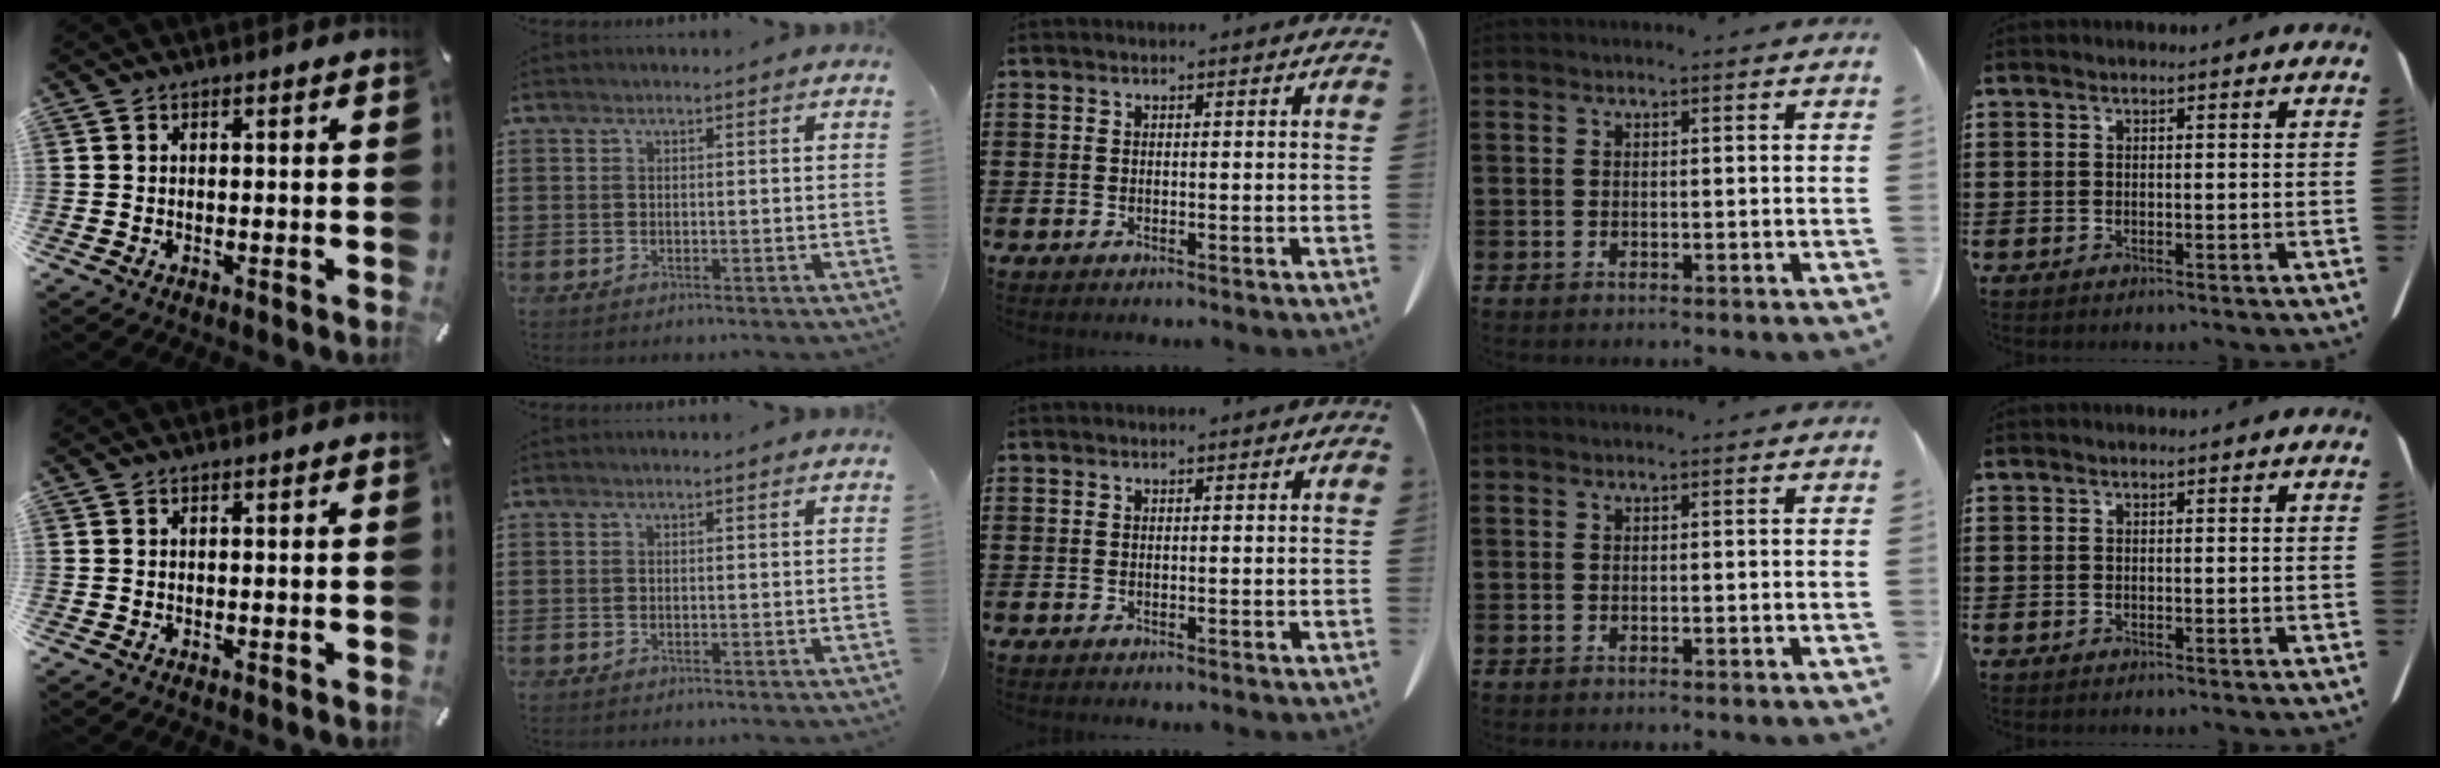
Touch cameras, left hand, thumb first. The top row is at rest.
{}